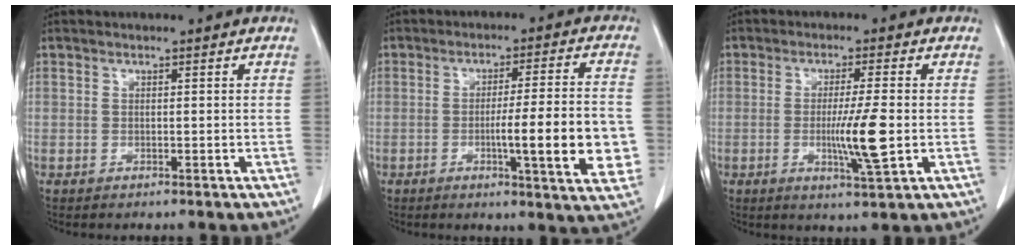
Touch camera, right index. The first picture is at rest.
{"total": 12.7, "force": [-2.5, 0.7, 12.4], "torque": [-0.169, -0.007, -0.036]}
{"total": 7.1, "force": [-1.1, -0.2, 7.0], "torque": [-0.121, -0.016, -0.019]}